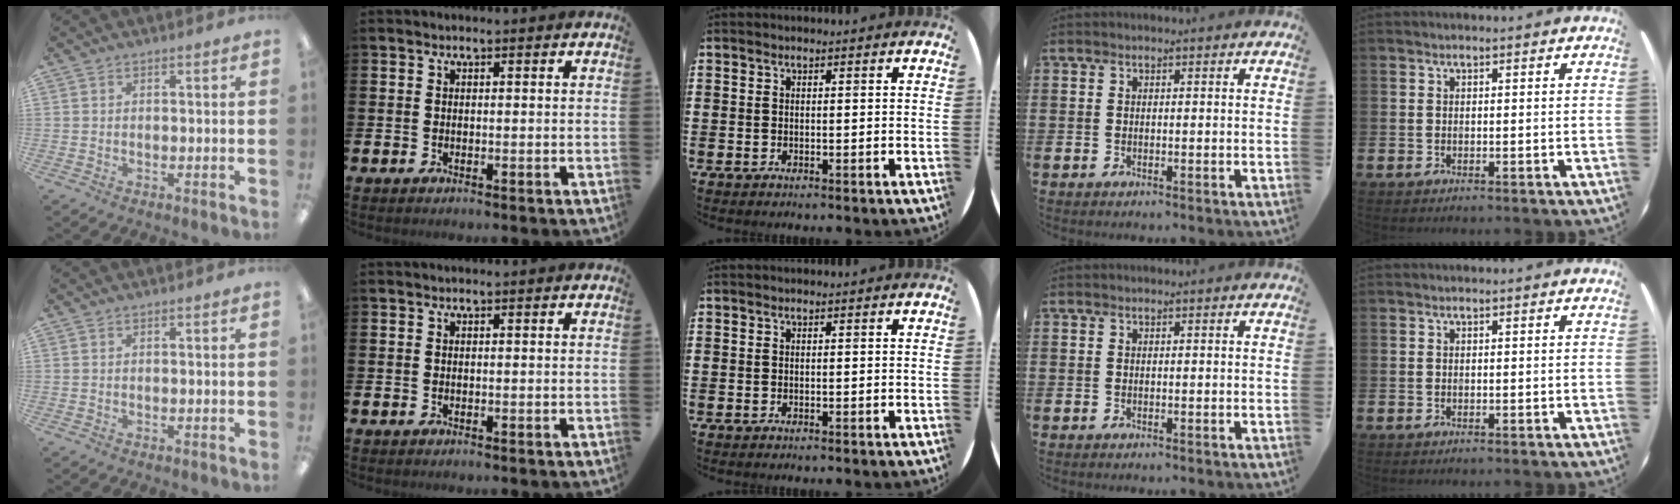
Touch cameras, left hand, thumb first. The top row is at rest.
{}